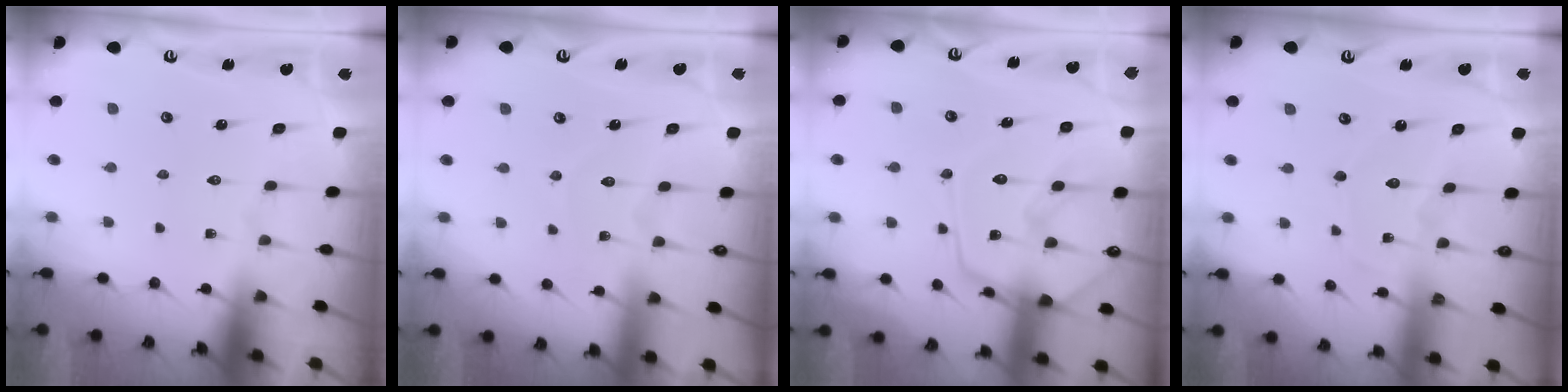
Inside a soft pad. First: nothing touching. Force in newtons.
{"total": 4.8, "press": 4.7, "slide": 0.4}
{"total": 14.0, "press": 14.0, "slide": 1.2}
{"total": 5.9, "press": 5.9, "slide": 0.5}